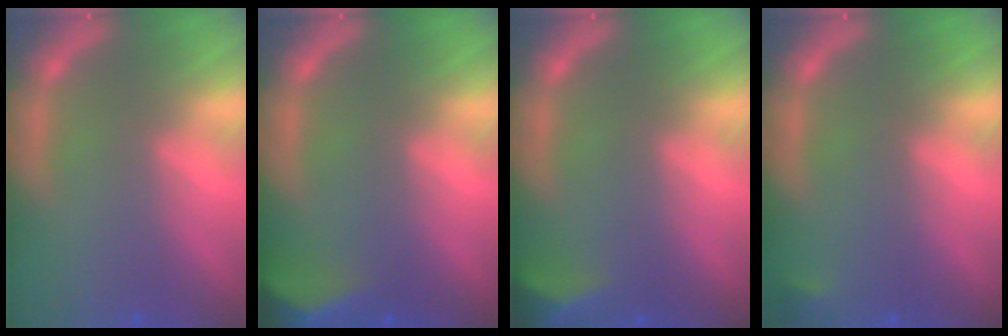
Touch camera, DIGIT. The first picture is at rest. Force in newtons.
{"total": 7.5}
{"total": 4.5}
{"total": 0.9}